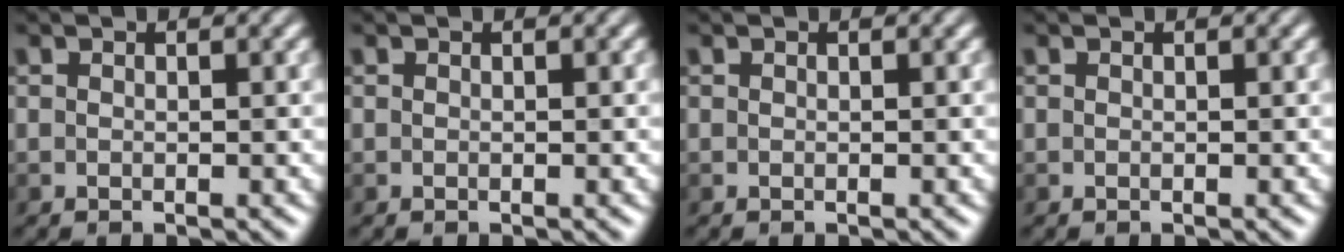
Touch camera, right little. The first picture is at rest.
{"total": 0.0}
{"total": 0.0}
{"total": 0.0}